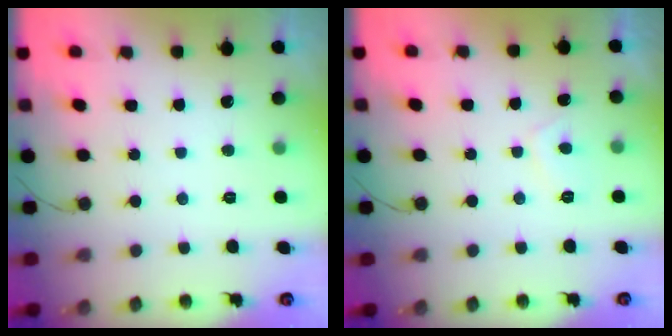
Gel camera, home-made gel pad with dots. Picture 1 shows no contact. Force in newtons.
{"total": 1.9, "press": 1.8, "slide": 0.7}